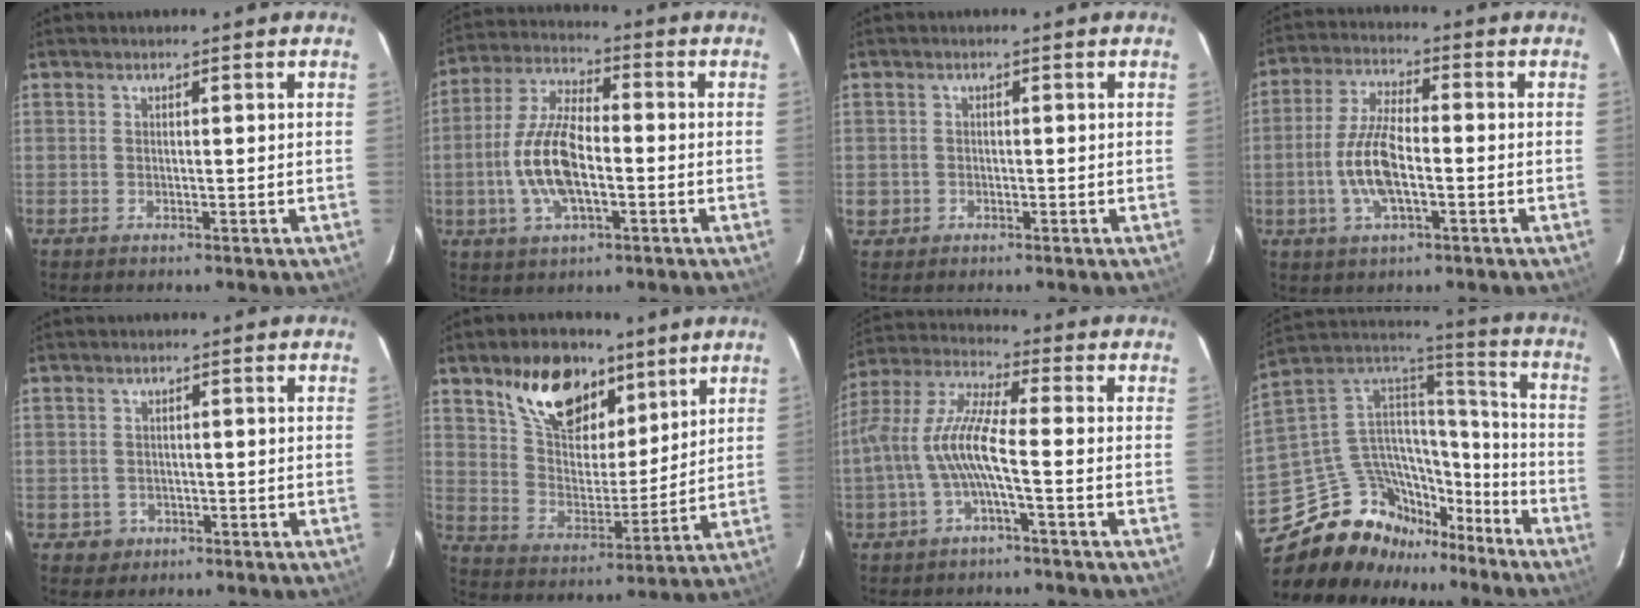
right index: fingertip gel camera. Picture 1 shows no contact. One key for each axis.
{"total": 12.5, "fx": -2.6, "fy": 5.2, "fz": 11.1, "tx": -0.234, "ty": 0.005, "tz": -0.051}
{"total": 2.2, "fx": -0.5, "fy": 2.1, "fz": 0.3, "tx": -0.008, "ty": 0.002, "tz": -0.006}
{"total": 9.7, "fx": -2.3, "fy": 3.4, "fz": 8.8, "tx": -0.183, "ty": 0.004, "tz": -0.047}
{"total": 2.7, "fx": -0.7, "fy": 2.6, "fz": 0.2, "tx": -0.007, "ty": 0.004, "tz": -0.005}
{"total": 16.2, "fx": 10.1, "fy": 8.7, "fz": 9.3, "tx": -0.166, "ty": 0.025, "tz": 0.186}
{"total": 10.4, "fx": -2.6, "fy": 1.6, "fz": 9.9, "tx": -0.217, "ty": 0.009, "tz": -0.048}
{"total": 22.8, "fx": -17.4, "fy": 12.1, "fz": 8.4, "tx": -0.180, "ty": 0.049, "tz": -0.280}